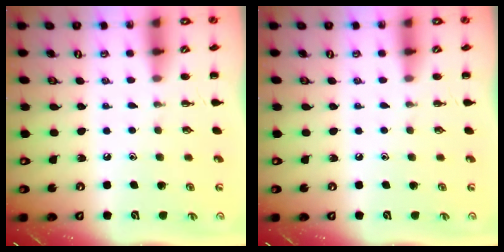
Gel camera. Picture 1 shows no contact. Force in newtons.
{"total": 0.0}